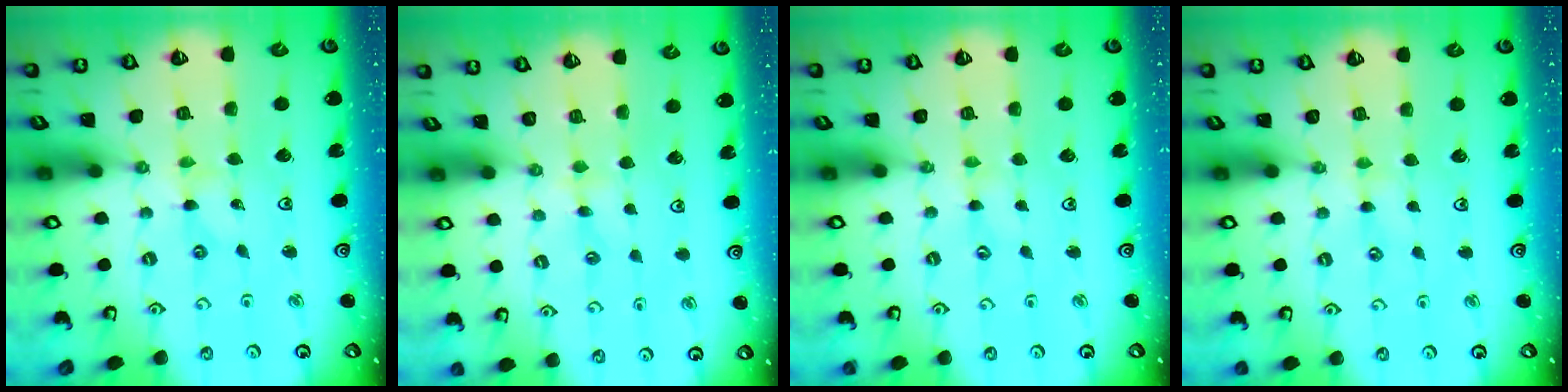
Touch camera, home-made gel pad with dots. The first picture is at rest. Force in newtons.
{"total": 2.1, "press": 2.1, "slide": 0.4}
{"total": 1.0, "press": 1.0, "slide": 0.2}
{"total": 2.1, "press": 2.1, "slide": 0.3}